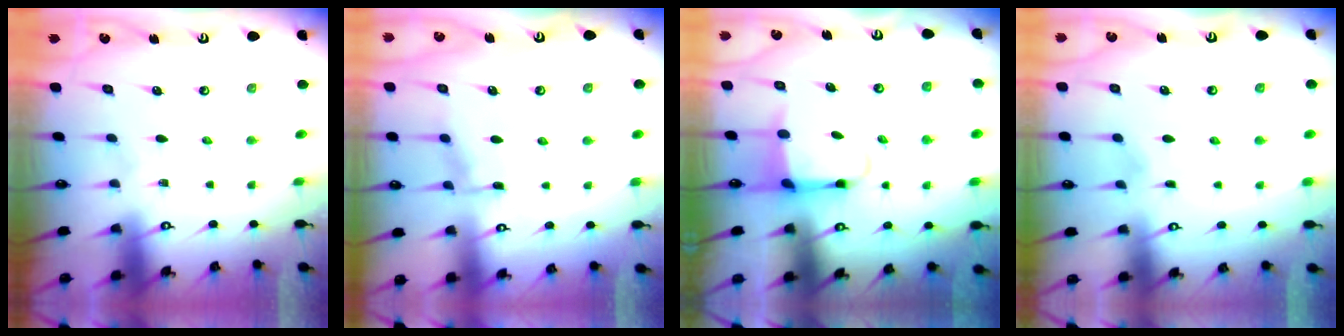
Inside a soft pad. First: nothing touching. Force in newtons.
{"total": 6.8, "press": 6.8, "slide": 0.6}
{"total": 3.7, "press": 3.6, "slide": 0.9}
{"total": 2.2, "press": 2.2, "slide": 0.5}